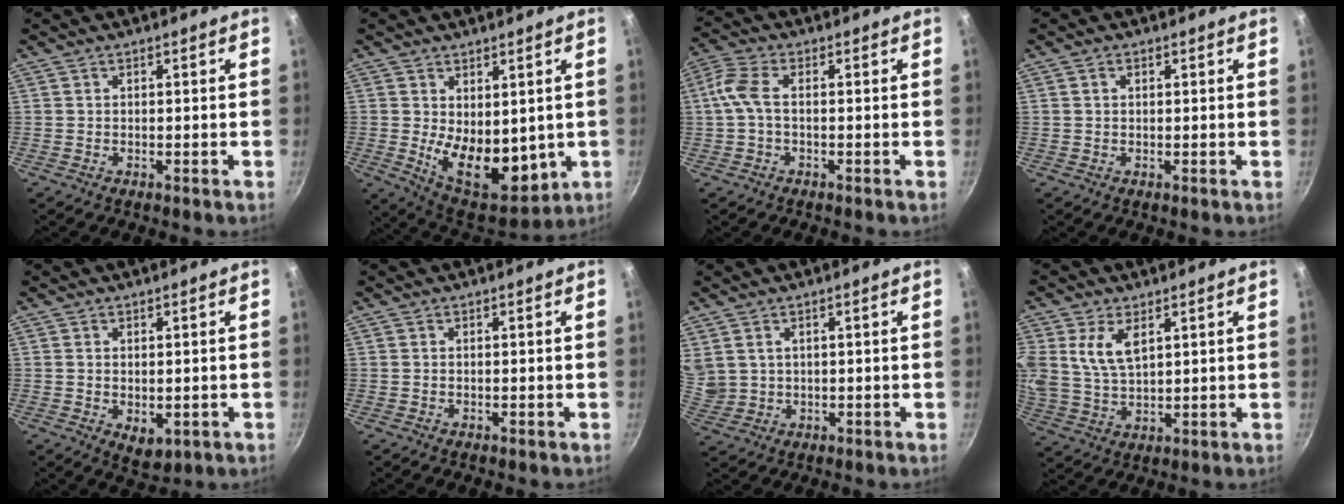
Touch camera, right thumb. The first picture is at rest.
{"total": 13.6, "force": [0.3, 8.0, 11.0], "torque": [-0.133, -0.039, 0.030]}
{"total": 5.6, "force": [-0.3, 2.8, 4.8], "torque": [-0.120, 0.018, -0.018]}
{"total": 1.1, "force": [0.4, 0.8, 0.7], "torque": [-0.010, 0.005, 0.006]}
{"total": 4.6, "force": [-0.7, 2.9, 3.6], "torque": [-0.048, -0.013, -0.002]}
{"total": 0.0}
{"total": 5.5, "force": [2.5, 4.2, 2.4], "torque": [-0.033, -0.007, 0.060]}
{"total": 8.3, "force": [3.2, 4.6, 6.1], "torque": [-0.117, -0.018, 0.067]}